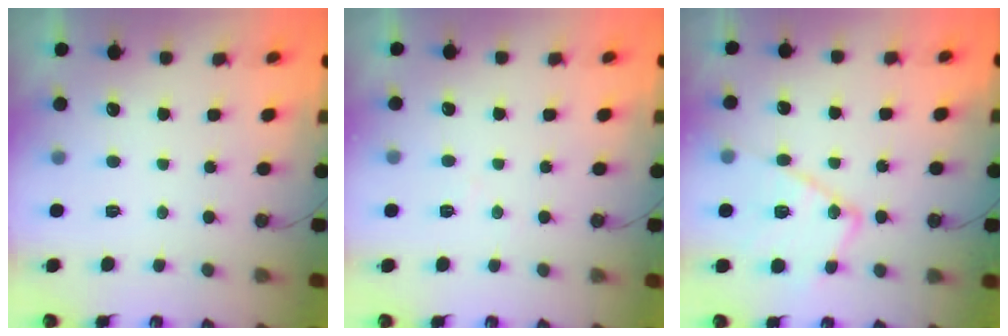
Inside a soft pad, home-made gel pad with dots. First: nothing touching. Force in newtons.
{"total": 5.3, "press": 5.3, "slide": 0.9}
{"total": 16.2, "press": 16.2, "slide": 1.1}